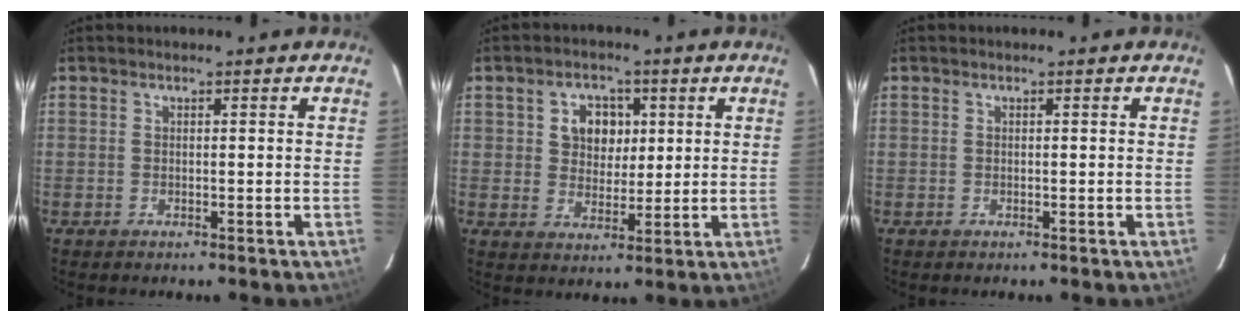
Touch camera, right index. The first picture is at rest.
{"total": 6.7, "force": [1.9, 5.5, 3.3], "torque": [-0.060, 0.017, 0.037]}
{"total": 0.0}